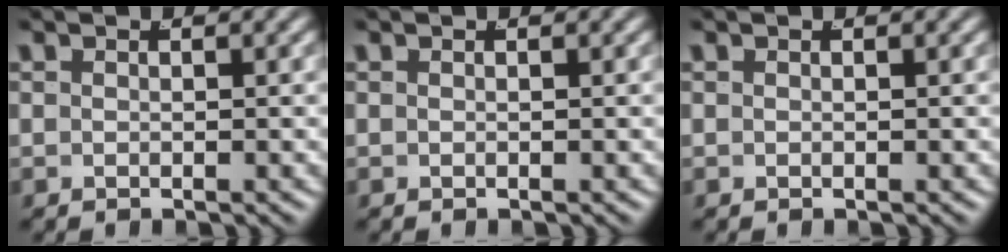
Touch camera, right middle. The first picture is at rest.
{"total": 0.0}
{"total": 0.0}